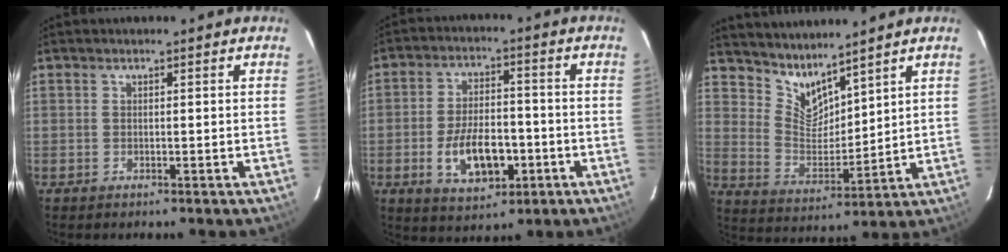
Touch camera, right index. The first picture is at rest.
{"total": 11.1, "force": [-3.6, 5.8, 8.8], "torque": [-0.172, 0.002, -0.047]}
{"total": 8.3, "force": [7.4, 2.5, 2.7], "torque": [-0.051, -0.008, 0.151]}